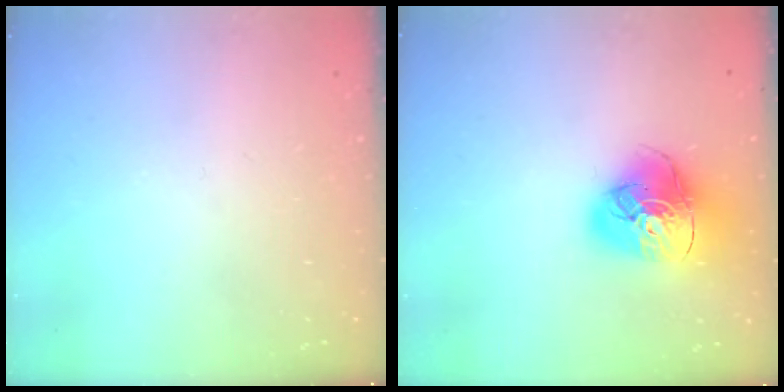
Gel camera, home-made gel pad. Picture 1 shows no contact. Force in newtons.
{"total": 15.5, "press": 15.4, "slide": 1.8}